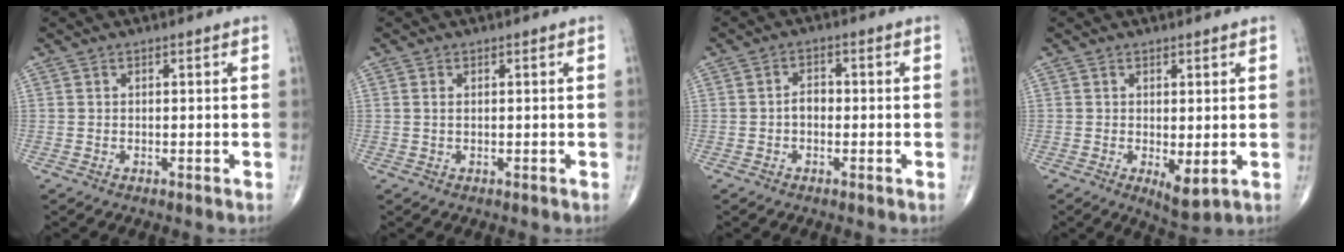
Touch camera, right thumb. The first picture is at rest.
{"total": 0.7, "force": [0.2, 0.4, 0.6], "torque": [-0.016, 0.004, 0.004]}
{"total": 2.5, "force": [-0.6, 1.7, 1.8], "torque": [-0.018, 0.010, -0.015]}
{"total": 4.0, "force": [-0.4, 1.5, 3.7], "torque": [-0.052, -0.014, -0.001]}